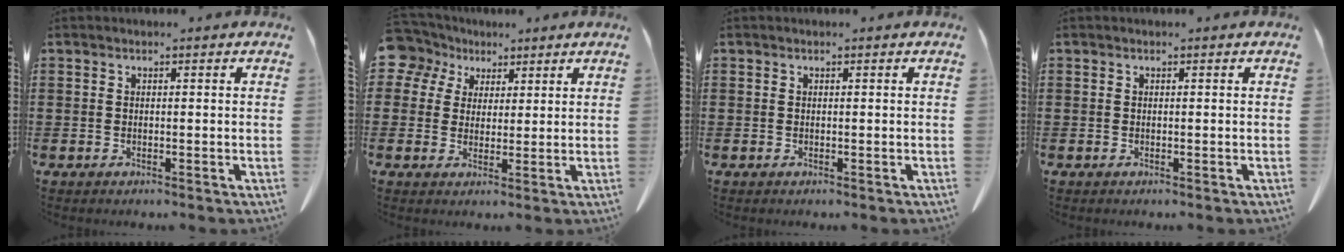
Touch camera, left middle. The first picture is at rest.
{"total": 5.9, "force": [3.3, 4.6, 1.5], "torque": [-0.051, 0.002, 0.062]}
{"total": 0.0}
{"total": 0.0}